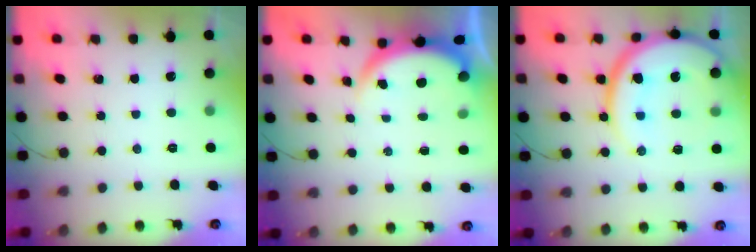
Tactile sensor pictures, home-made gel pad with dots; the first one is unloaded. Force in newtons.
{"total": 3.8, "press": 3.8, "slide": 0.1}
{"total": 19.5, "press": 19.4, "slide": 2.0}